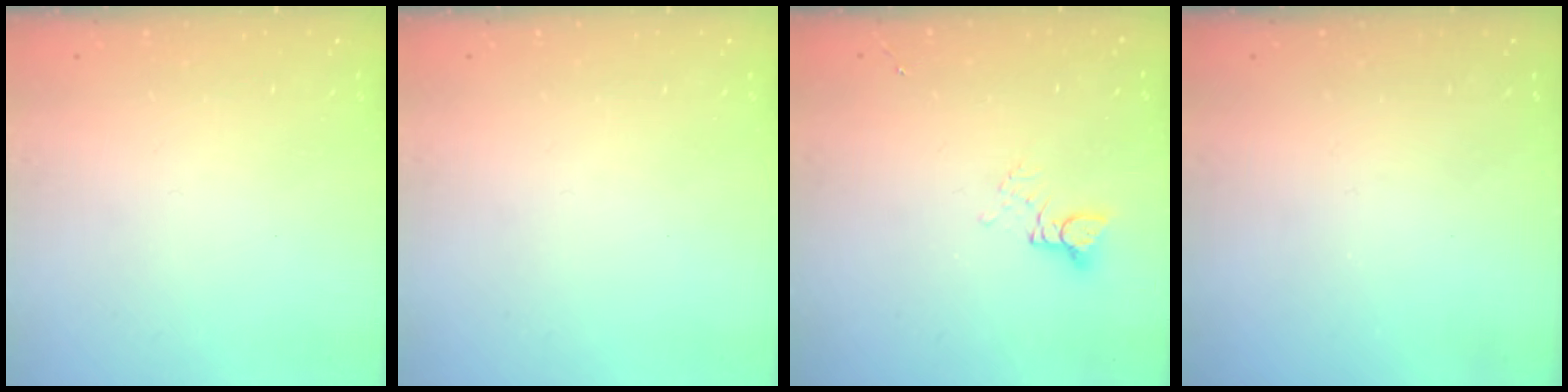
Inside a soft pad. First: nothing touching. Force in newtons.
{"total": 0.0}
{"total": 2.4, "press": 2.4, "slide": 0.2}
{"total": 0.0}